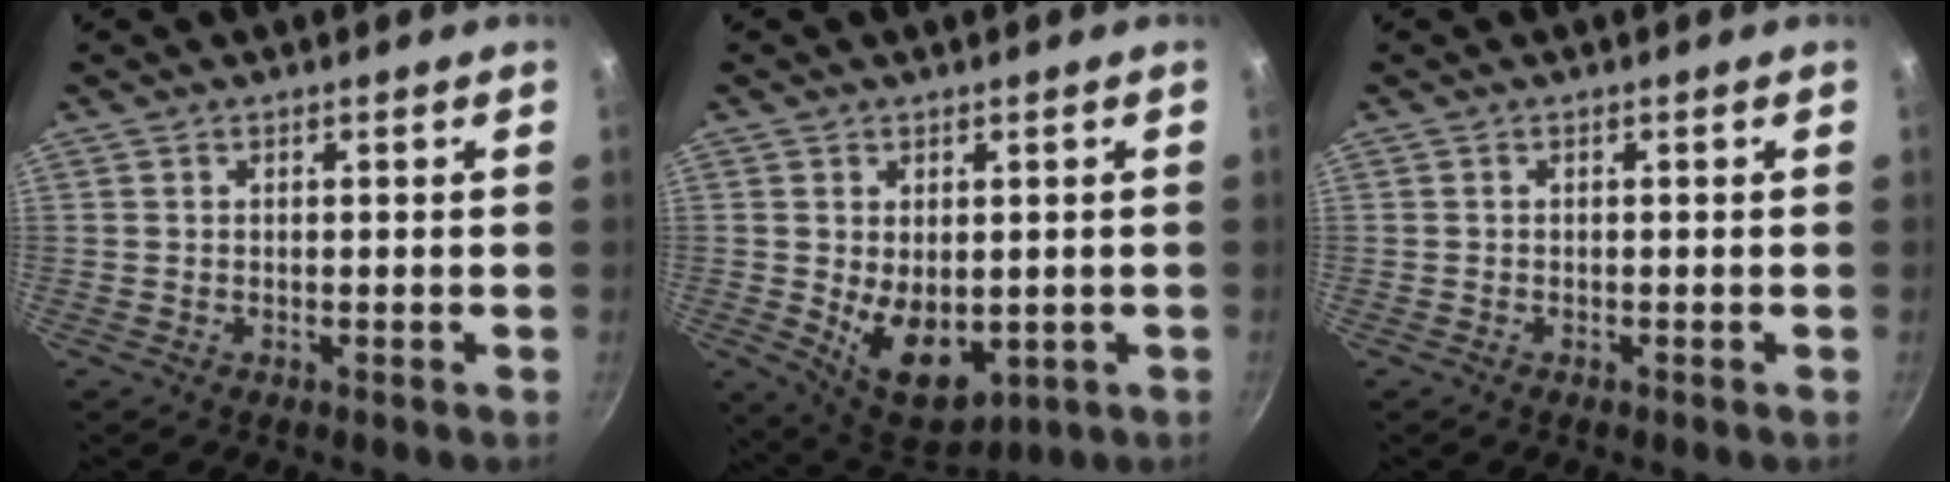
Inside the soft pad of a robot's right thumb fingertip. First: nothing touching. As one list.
[{"total": 10.6, "force": [-1.0, 6.7, 8.1], "torque": [-0.101, -0.019, 0.008]}, {"total": 0.0}]